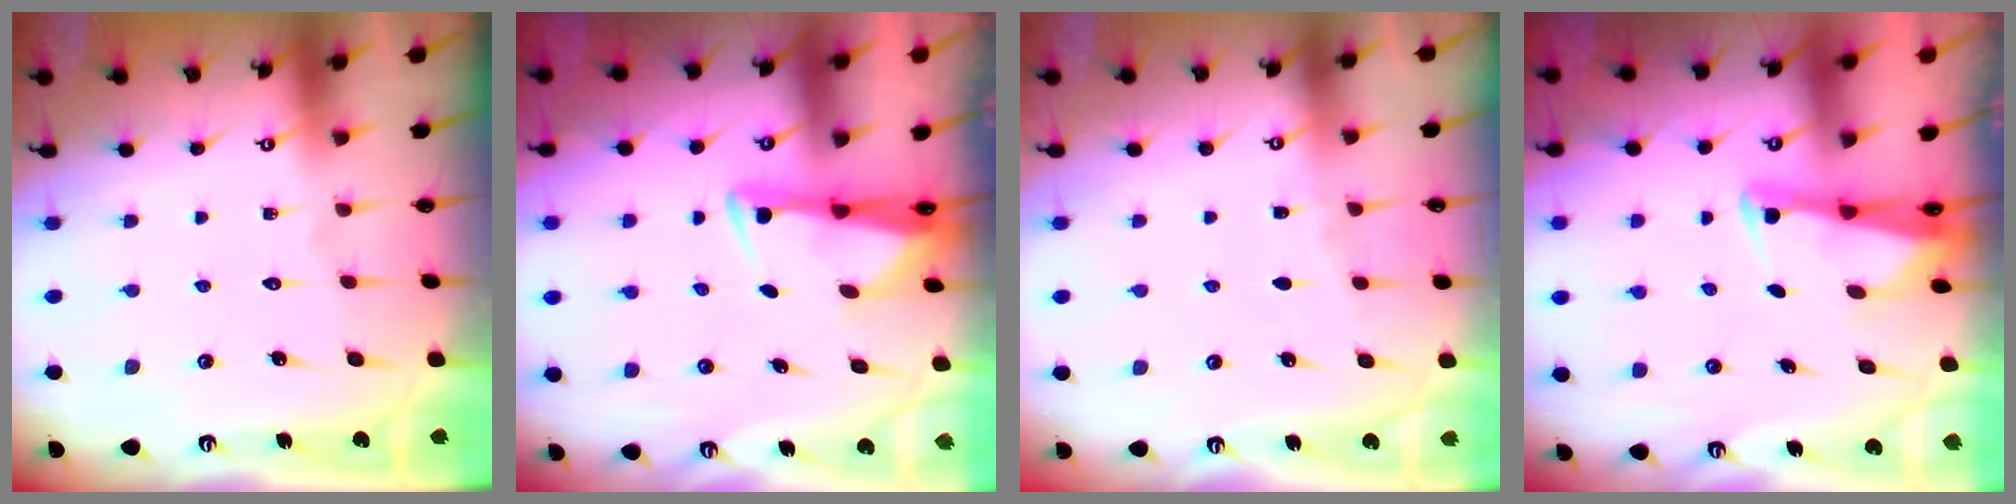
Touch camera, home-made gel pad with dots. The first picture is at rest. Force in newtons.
{"total": 2.9, "press": 2.7, "slide": 0.9}
{"total": 2.3, "press": 2.2, "slide": 0.3}
{"total": 2.8, "press": 2.7, "slide": 0.6}